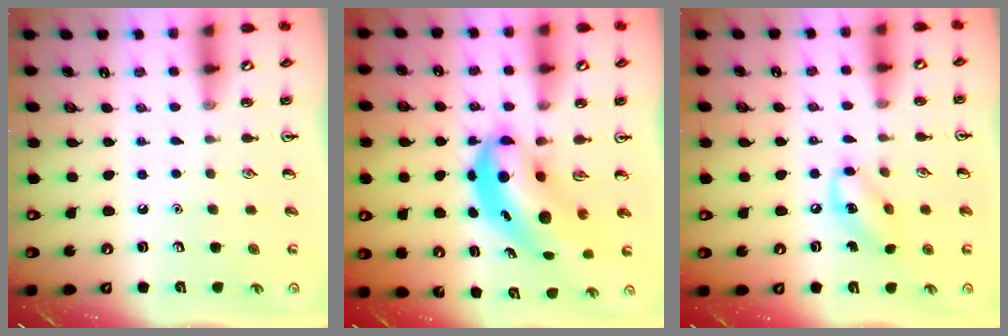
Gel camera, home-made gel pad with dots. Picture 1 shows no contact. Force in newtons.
{"total": 7.3, "press": 7.1, "slide": 1.8}
{"total": 6.8, "press": 6.8, "slide": 1.0}